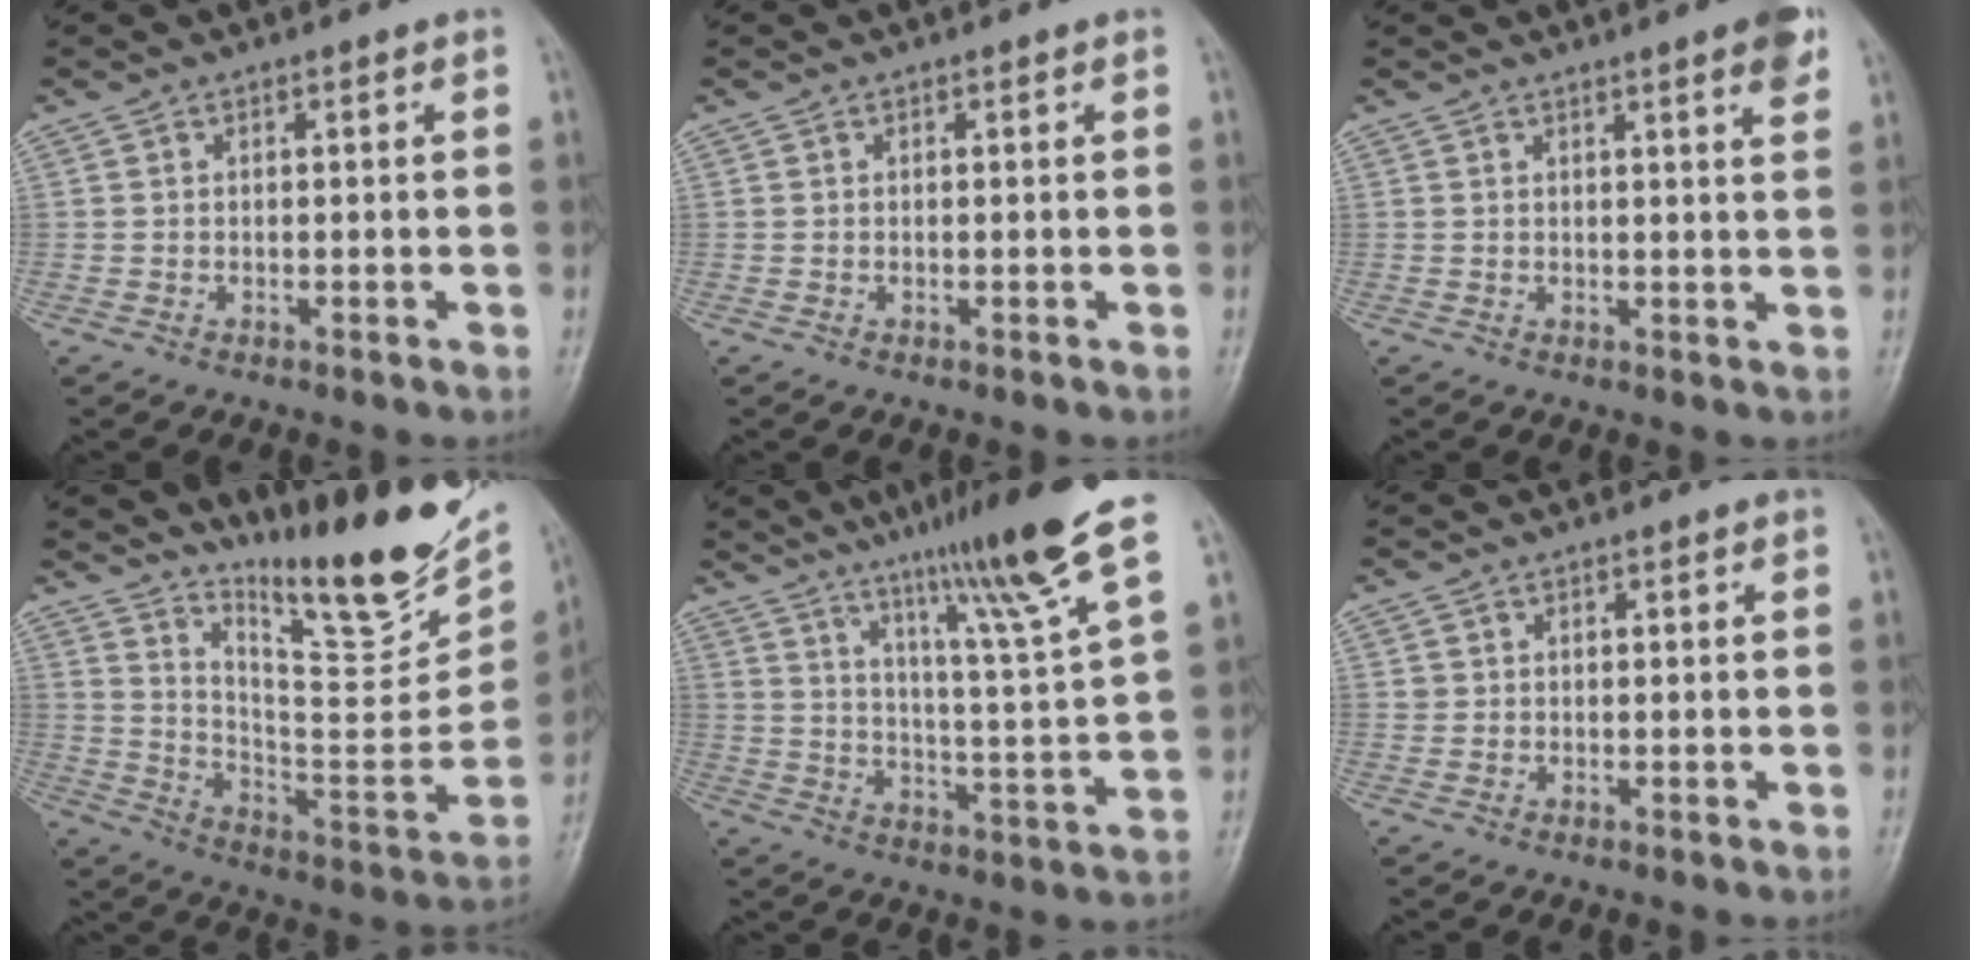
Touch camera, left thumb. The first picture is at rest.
{"total": 0.0}
{"total": 5.4, "force": [3.2, 0.7, 4.3], "torque": [-0.043, -0.007, 0.036]}
{"total": 24.7, "force": [18.2, 5.7, 15.8], "torque": [-0.204, -0.113, 0.283]}
{"total": 17.7, "force": [11.7, -0.3, 13.2], "torque": [-0.196, -0.056, 0.178]}
{"total": 1.2, "force": [0.4, 1.1, 0.1], "torque": [0.015, 0.001, 0.003]}